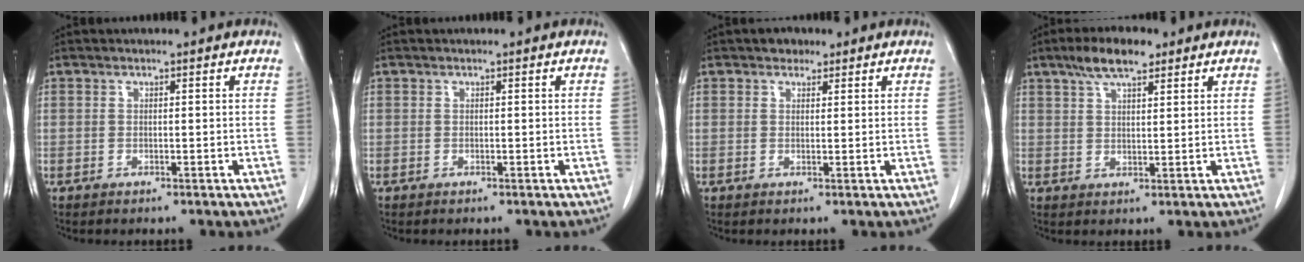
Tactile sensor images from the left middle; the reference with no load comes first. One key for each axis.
{"total": 0.0}
{"total": 2.0, "fx": 1.4, "fy": 1.2, "fz": 0.6, "tx": -0.011, "ty": 0.005, "tz": 0.020}
{"total": 6.3, "fx": 4.4, "fy": 1.9, "fz": 4.2, "tx": -0.083, "ty": 0.012, "tz": 0.079}